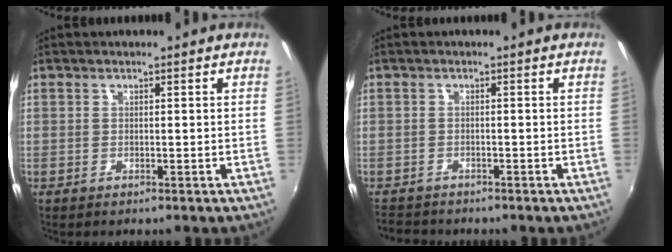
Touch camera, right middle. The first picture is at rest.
{"total": 3.5, "force": [-3.2, 1.4, 0.4], "torque": [-0.023, -0.007, -0.061]}